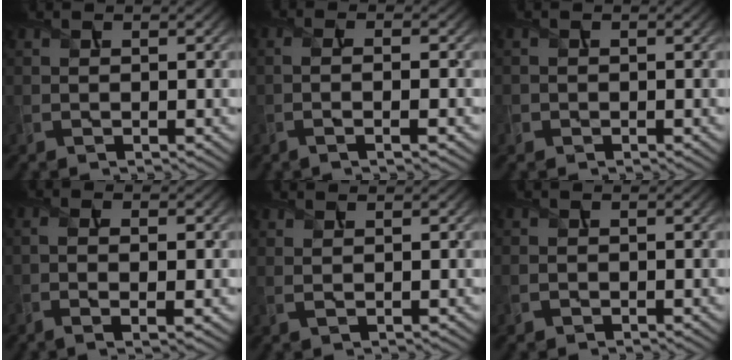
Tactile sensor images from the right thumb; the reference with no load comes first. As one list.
[{"total": 3.0, "force": [-0.8, 0.7, 2.8], "torque": [-0.045, 0.004, -0.024]}, {"total": 1.1, "force": [-0.4, 1.0, 0.0], "torque": [0.006, -0.005, -0.012]}, {"total": 3.7, "force": [-0.7, 1.3, 3.4], "torque": [-0.061, -0.002, -0.014]}, {"total": 1.0, "force": [0.7, 0.2, 0.7], "torque": [-0.019, -0.001, 0.014]}, {"total": 1.2, "force": [-0.4, 1.1, 0.5], "torque": [-0.011, -0.006, -0.010]}]